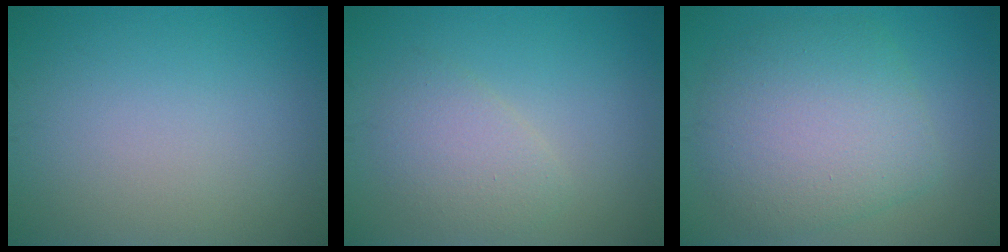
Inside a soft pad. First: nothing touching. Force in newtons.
{"total": 2.6, "press": 2.6, "slide": 0.2}
{"total": 7.0, "press": 7.0, "slide": 0.2}